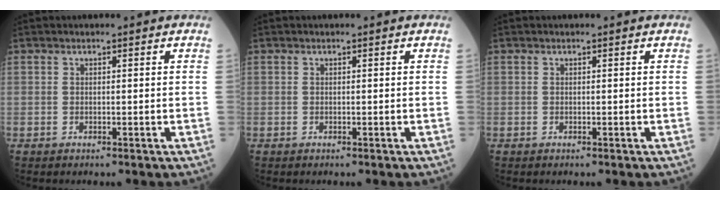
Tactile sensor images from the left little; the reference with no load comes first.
{"total": 0.0}
{"total": 0.0}